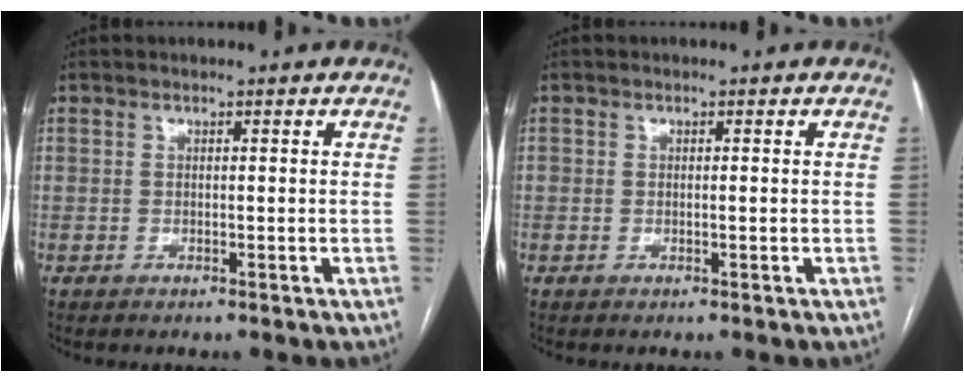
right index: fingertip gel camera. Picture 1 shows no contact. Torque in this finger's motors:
{"motor_torque": [0.09, 0.04, 0.03, 0.04]}